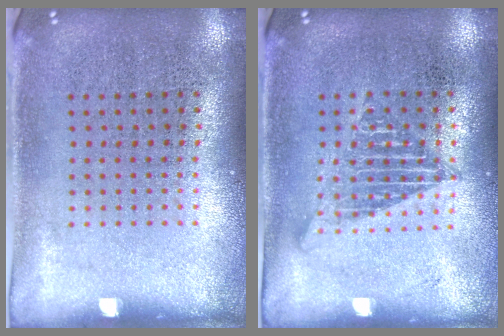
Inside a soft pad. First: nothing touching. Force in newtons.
{"total": 1.2, "press": 1.1, "slide": 0.3}